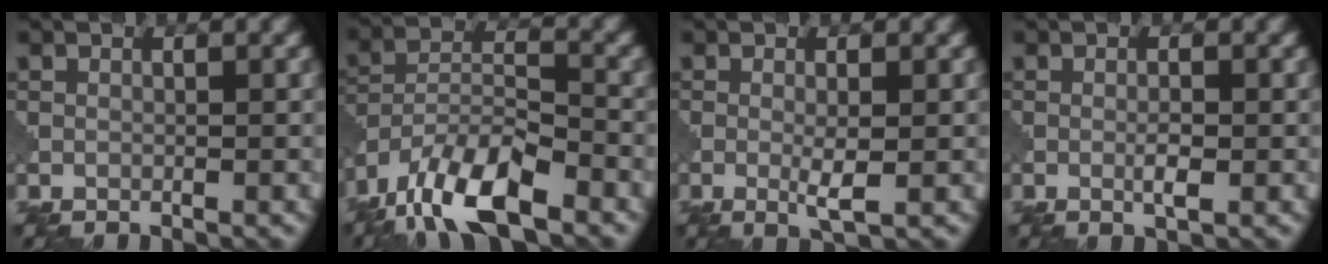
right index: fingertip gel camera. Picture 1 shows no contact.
{"total": 10.1, "force": [-7.4, 3.2, 6.1], "torque": [-0.104, 0.002, -0.150]}
{"total": 2.2, "force": [-0.3, 0.3, 2.2], "torque": [-0.040, -0.004, -0.003]}
{"total": 1.6, "force": [-0.3, 0.3, 1.5], "torque": [-0.030, -0.001, -0.008]}